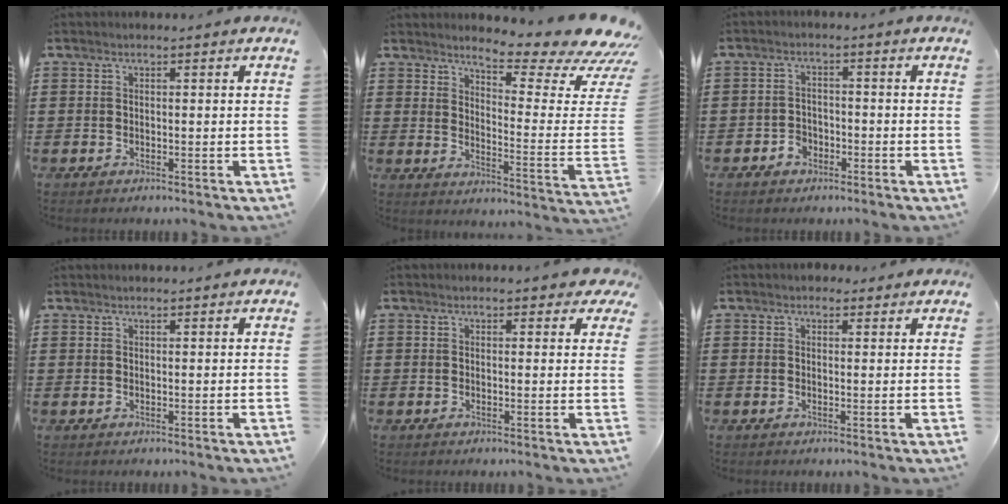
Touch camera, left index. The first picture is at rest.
{"total": 7.2, "force": [6.1, 0.7, 3.7], "torque": [-0.067, -0.062, 0.099]}
{"total": 2.4, "force": [-1.7, 1.7, 0.5], "torque": [-0.014, 0.003, -0.037]}
{"total": 0.7, "force": [0.7, 0.1, 0.2], "torque": [-0.005, 0.000, 0.013]}
{"total": 1.7, "force": [1.3, 0.7, 0.7], "torque": [-0.011, 0.004, 0.023]}
{"total": 1.6, "force": [1.3, 1.0, 0.1], "torque": [0.001, 0.005, 0.022]}